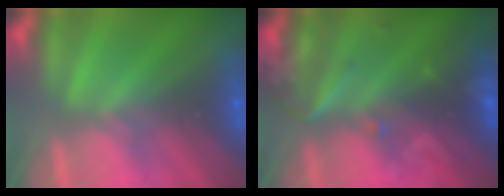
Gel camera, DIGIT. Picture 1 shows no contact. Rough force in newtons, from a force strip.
{"total": 2.7}